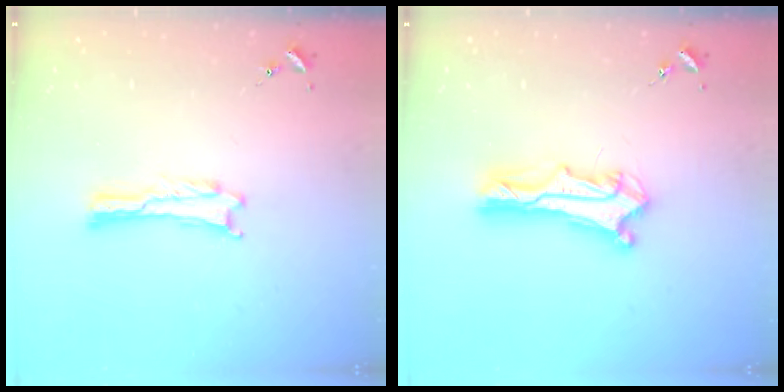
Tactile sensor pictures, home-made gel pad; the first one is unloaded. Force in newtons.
{"total": 6.6, "press": 6.6, "slide": 0.5}